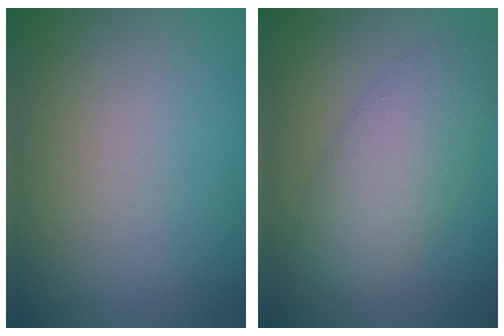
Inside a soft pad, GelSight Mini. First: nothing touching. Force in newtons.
{"total": 5.6, "press": 5.6, "slide": 0.1}